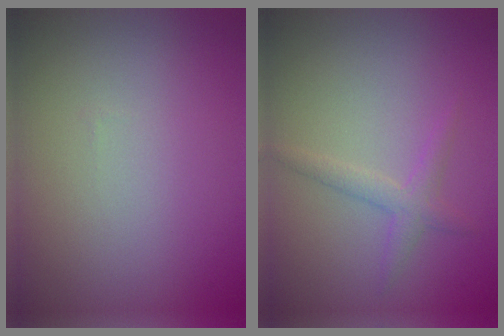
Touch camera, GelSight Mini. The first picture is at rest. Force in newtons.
{"total": 1.7, "press": 1.7, "slide": 0.1}